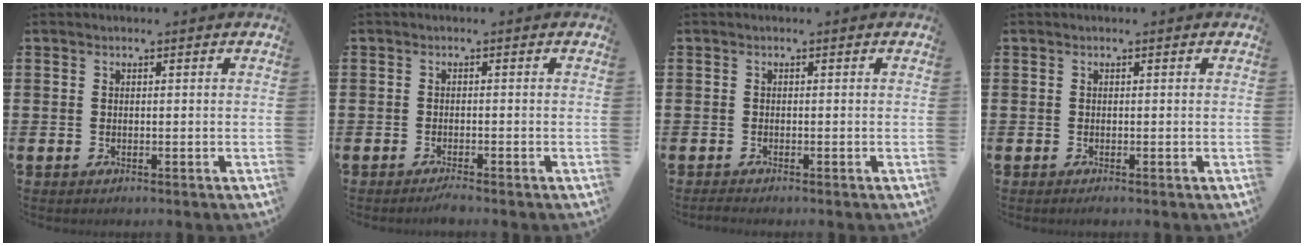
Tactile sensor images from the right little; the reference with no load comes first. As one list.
[{"total": 1.1, "force": [-1.0, -0.1, 0.5], "torque": [-0.010, -0.002, -0.019]}, {"total": 0.6, "force": [-0.5, 0.0, 0.3], "torque": [-0.005, -0.003, -0.009]}, {"total": 0.0}]